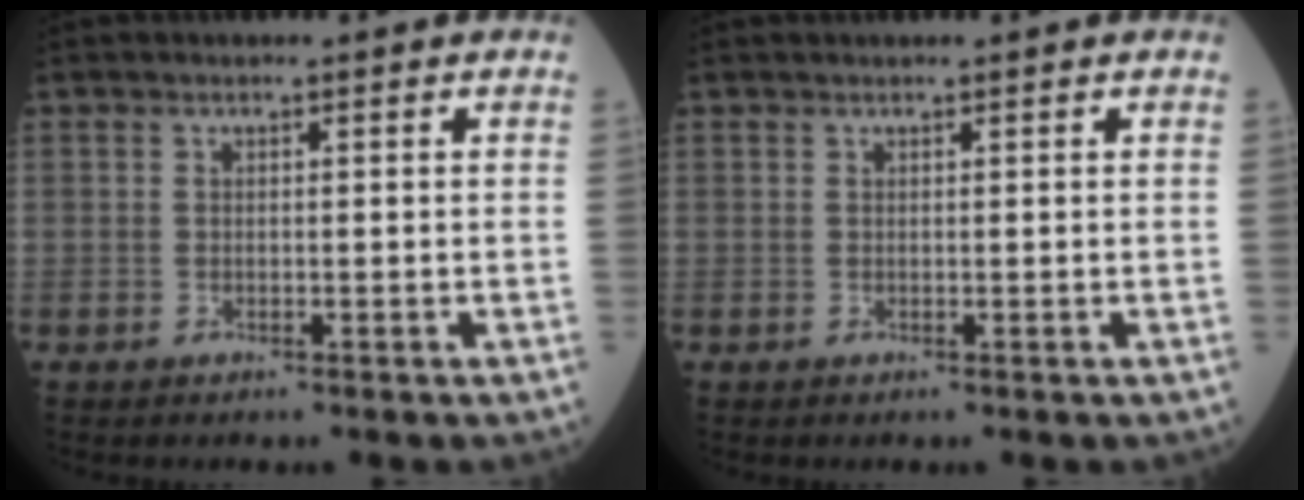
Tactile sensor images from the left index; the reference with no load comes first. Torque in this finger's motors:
{"motor_torque": [-0.75, 0.38, -0.12, 0.00]}